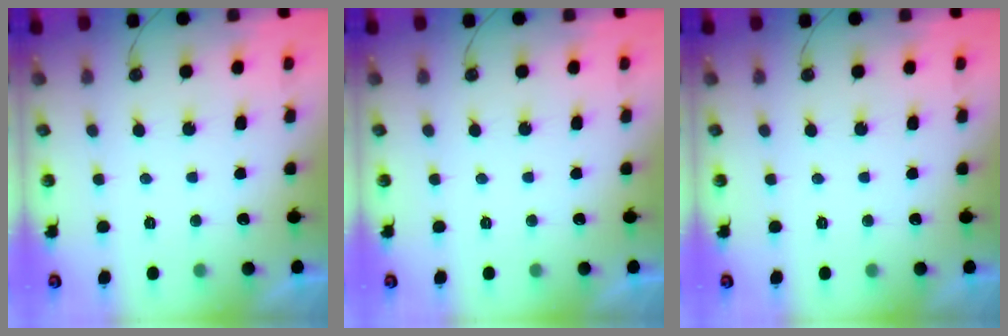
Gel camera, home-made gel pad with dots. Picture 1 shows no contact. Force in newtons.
{"total": 0.0}
{"total": 0.0}